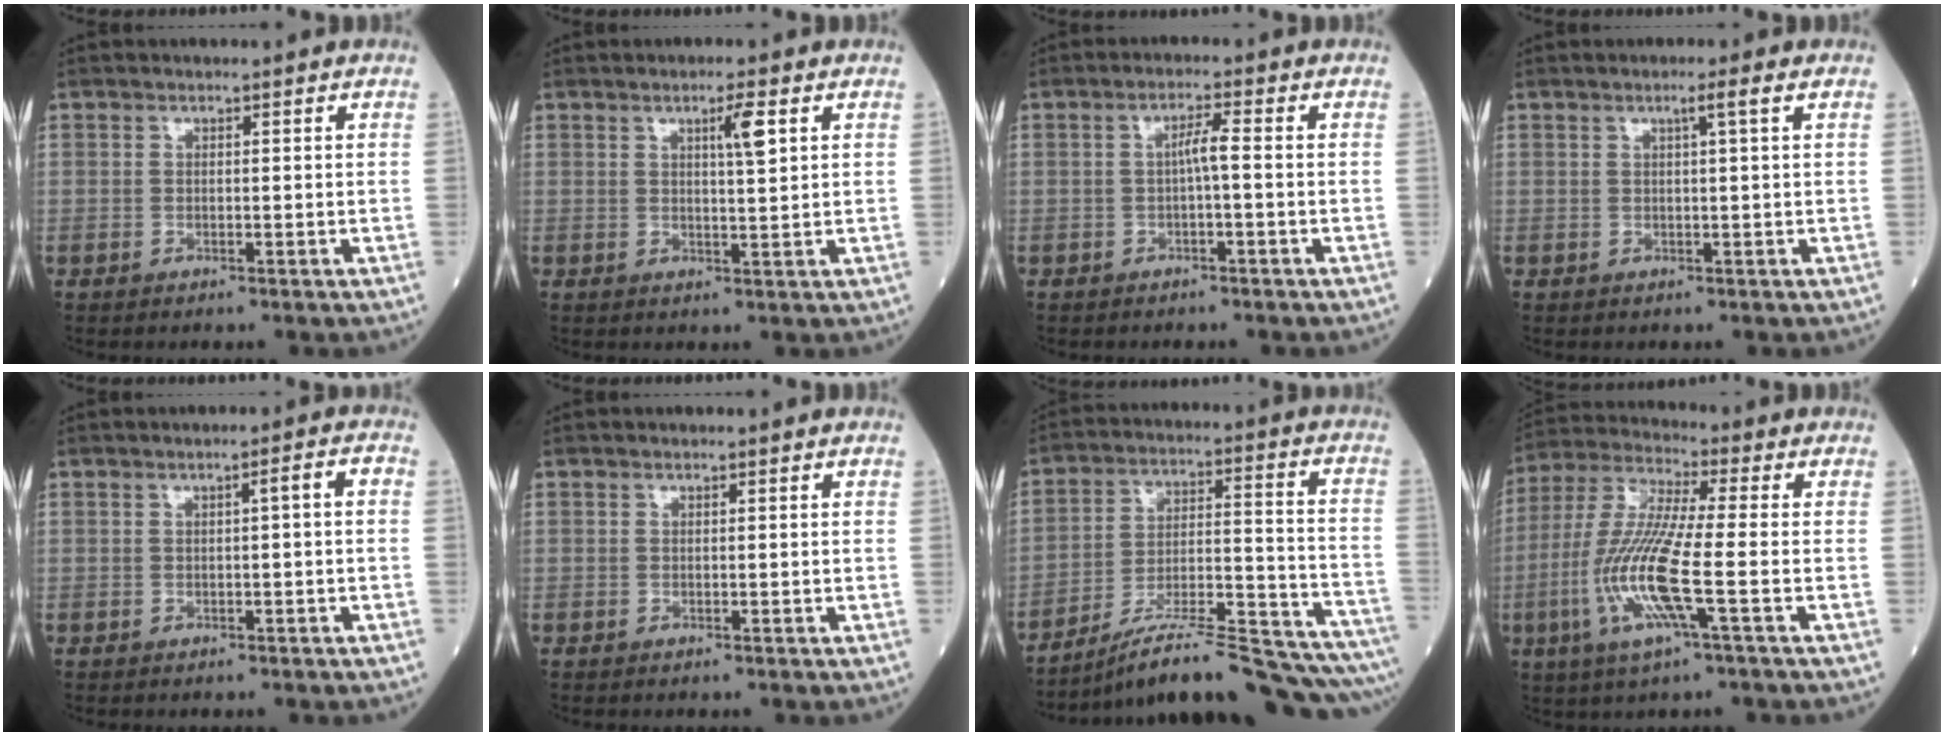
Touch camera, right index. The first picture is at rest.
{"total": 3.6, "force": [1.6, 0.1, 3.2], "torque": [-0.051, -0.001, 0.024]}
{"total": 2.5, "force": [-0.2, 0.0, 2.5], "torque": [-0.041, 0.003, -0.005]}
{"total": 1.9, "force": [0.8, -0.6, 1.6], "torque": [-0.028, -0.001, 0.014]}
{"total": 2.1, "force": [-0.1, 0.0, 2.1], "torque": [-0.029, 0.005, 0.000]}
{"total": 0.0}
{"total": 24.0, "force": [-21.5, 0.1, 10.7], "torque": [-0.109, 0.010, -0.315]}
{"total": 13.1, "force": [-3.5, 0.4, 12.6], "torque": [-0.272, -0.011, -0.077]}